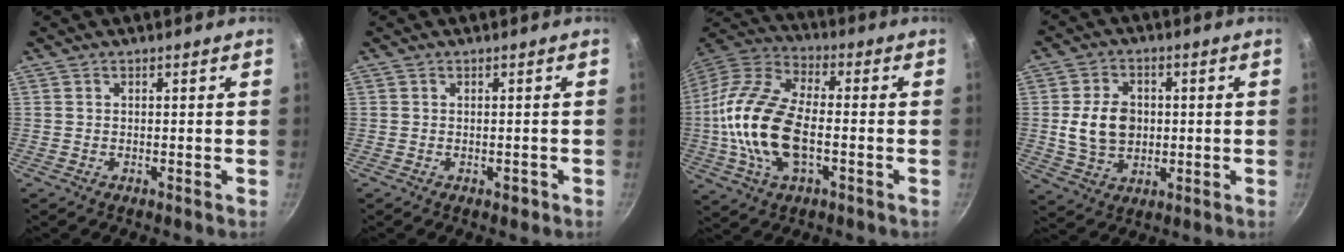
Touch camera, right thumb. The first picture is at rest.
{"total": 1.3, "force": [-0.6, 0.8, 0.9], "torque": [-0.009, 0.005, -0.007]}
{"total": 19.7, "force": [-2.6, 10.3, 16.6], "torque": [-0.327, 0.033, -0.064]}
{"total": 9.8, "force": [0.4, 7.5, 6.3], "torque": [-0.092, 0.003, 0.008]}